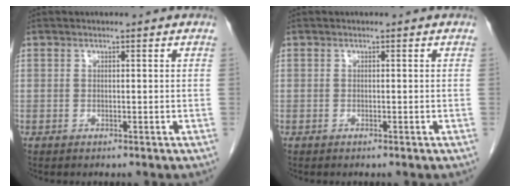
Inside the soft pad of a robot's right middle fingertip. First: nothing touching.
{"total": 0.0}